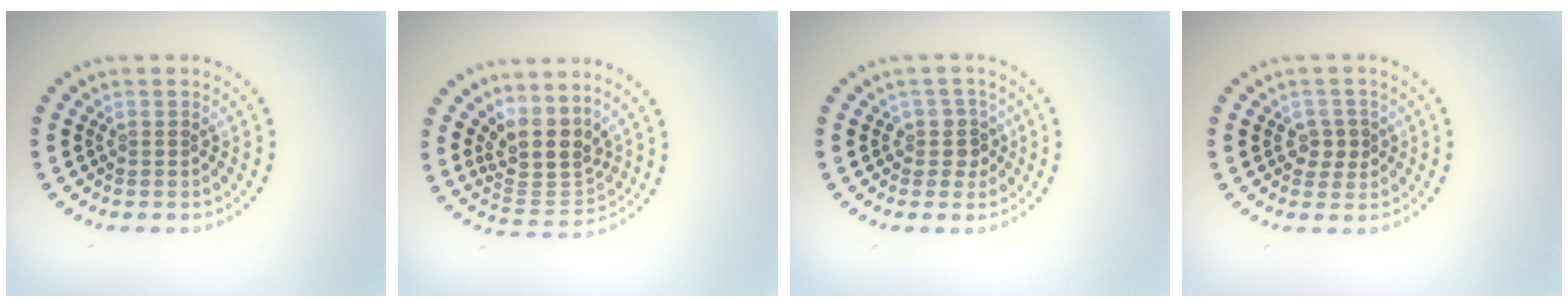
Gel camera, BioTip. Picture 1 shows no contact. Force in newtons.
{"total": 4.2, "press": 3.3, "slide": 2.6}
{"total": 2.1, "press": 1.8, "slide": 1.1}
{"total": 1.8, "press": 1.8, "slide": 0.6}